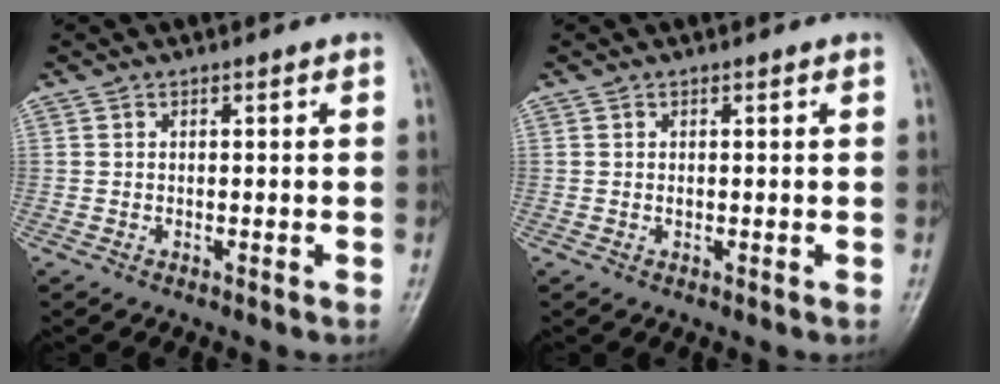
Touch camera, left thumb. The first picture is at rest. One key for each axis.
{"total": 0.6, "fx": 0.3, "fy": 0.3, "fz": 0.4, "tx": -0.007, "ty": -0.001, "tz": 0.005}